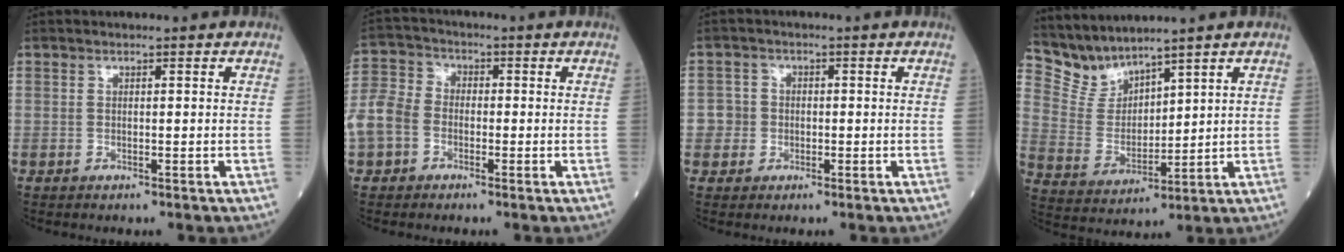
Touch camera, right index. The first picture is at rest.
{"total": 8.2, "force": [-2.5, 6.4, 4.4], "torque": [-0.125, 0.025, -0.054]}
{"total": 3.4, "force": [-0.6, 3.3, 0.6], "torque": [-0.012, 0.013, -0.011]}
{"total": 6.9, "force": [6.8, 1.1, 0.4], "torque": [-0.033, 0.004, 0.160]}